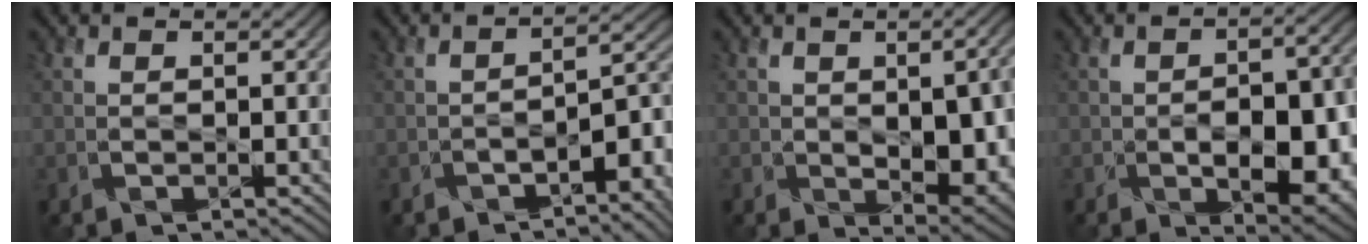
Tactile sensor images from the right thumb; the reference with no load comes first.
{"total": 5.4, "force": [-3.1, 2.0, 3.9], "torque": [-0.043, 0.002, -0.049]}
{"total": 10.3, "force": [-1.5, 6.1, 8.1], "torque": [-0.111, -0.036, 0.005]}
{"total": 10.8, "force": [-2.9, 5.8, 8.6], "torque": [-0.113, -0.019, -0.026]}